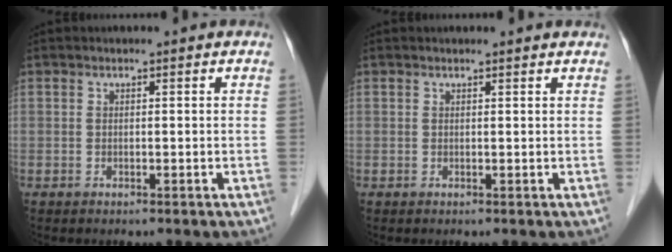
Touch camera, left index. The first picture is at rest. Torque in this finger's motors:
{"motor_torque": [0.08, -0.04, -0.13, 0.01]}